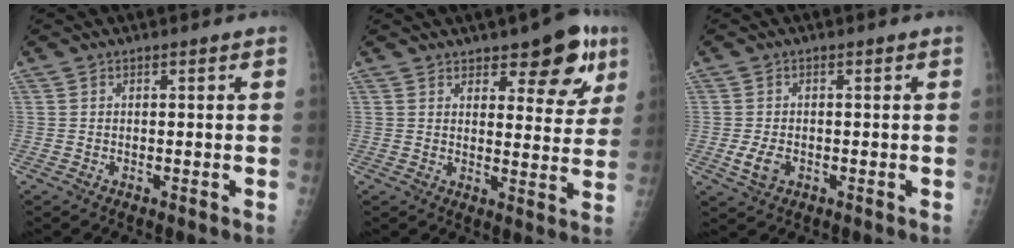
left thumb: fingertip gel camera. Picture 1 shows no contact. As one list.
[{"total": 10.3, "force": [6.0, 4.4, 7.1], "torque": [-0.051, -0.029, 0.079]}, {"total": 3.7, "force": [-1.0, 2.5, 2.5], "torque": [-0.048, -0.001, -0.015]}]